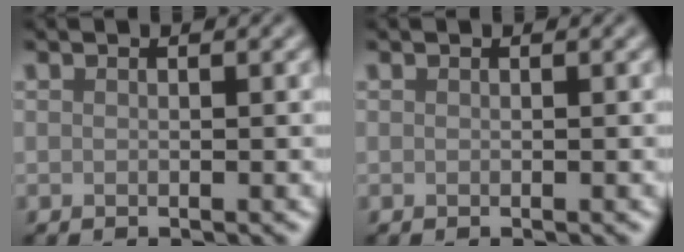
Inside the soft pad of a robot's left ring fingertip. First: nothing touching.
{"total": 0.0}